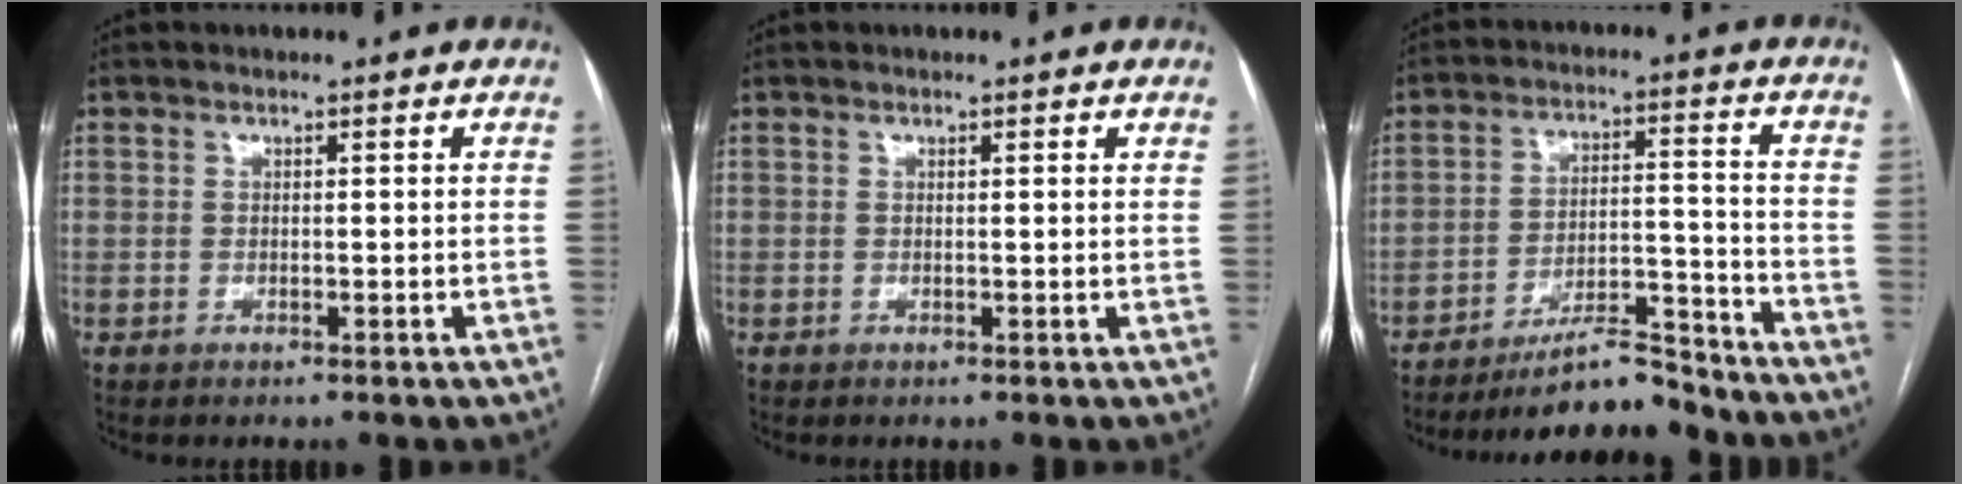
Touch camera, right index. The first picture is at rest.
{"total": 0.6, "force": [0.5, 0.0, 0.3], "torque": [-0.006, 0.001, 0.003]}
{"total": 10.3, "force": [-9.5, 1.2, 3.8], "torque": [-0.055, 0.015, -0.161]}